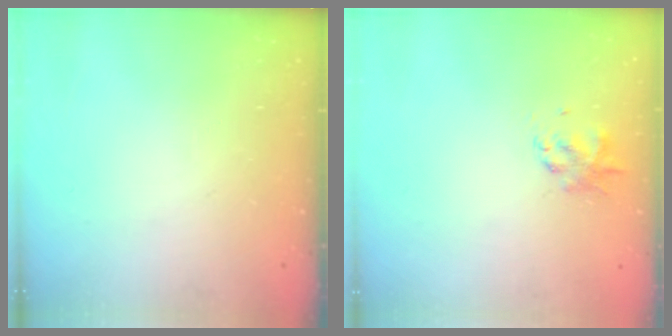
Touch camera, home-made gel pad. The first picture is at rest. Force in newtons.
{"total": 1.9, "press": 1.9, "slide": 0.4}